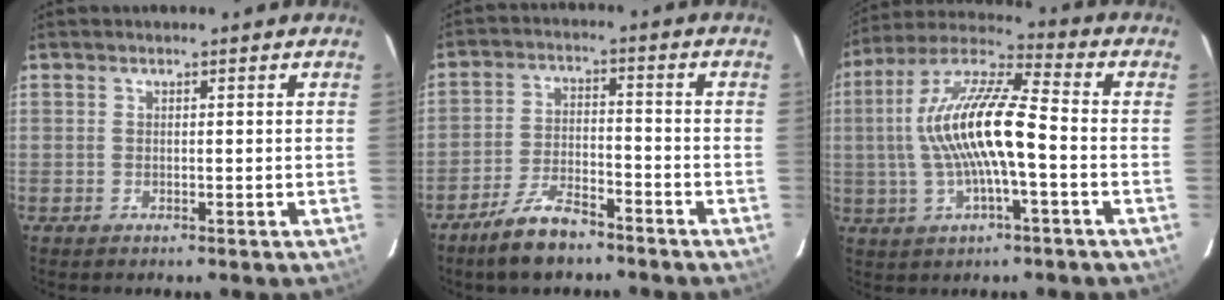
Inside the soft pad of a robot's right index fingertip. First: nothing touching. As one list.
[{"total": 8.9, "force": [-6.9, 2.9, 4.8], "torque": [-0.112, 0.001, -0.123]}, {"total": 15.7, "force": [-1.4, 3.5, 15.2], "torque": [-0.293, 0.012, -0.031]}]